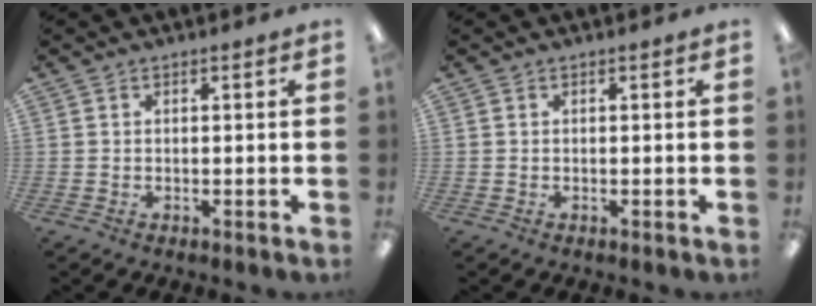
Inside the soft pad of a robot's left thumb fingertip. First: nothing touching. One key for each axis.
{"total": 0.0}